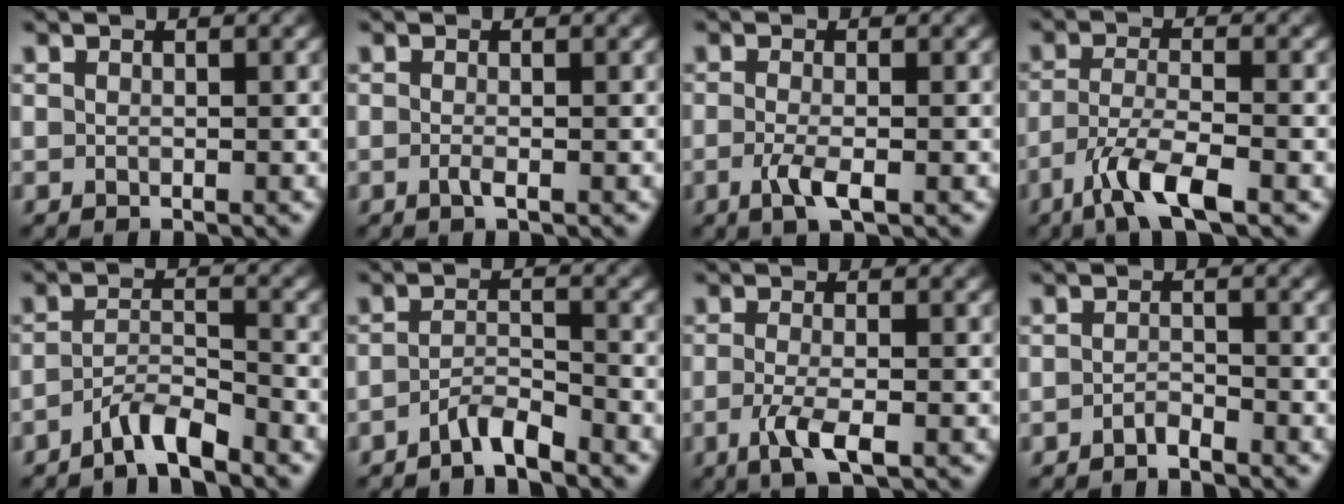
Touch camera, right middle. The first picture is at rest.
{"total": 0.9, "force": [-0.4, 0.1, 0.8], "torque": [-0.018, -0.005, -0.008]}
{"total": 2.4, "force": [-0.9, 0.6, 2.2], "torque": [-0.047, -0.005, -0.021]}
{"total": 5.3, "force": [-3.3, 1.1, 4.1], "torque": [-0.077, -0.001, -0.067]}
{"total": 3.3, "force": [-2.7, 0.4, 1.8], "torque": [-0.029, 0.008, -0.057]}
{"total": 2.5, "force": [-2.1, 0.3, 1.3], "torque": [-0.023, 0.006, -0.045]}
{"total": 3.2, "force": [-1.3, 0.9, 2.8], "torque": [-0.063, -0.004, -0.028]}
{"total": 1.1, "force": [-1.0, 0.2, 0.5], "torque": [-0.009, 0.004, -0.020]}